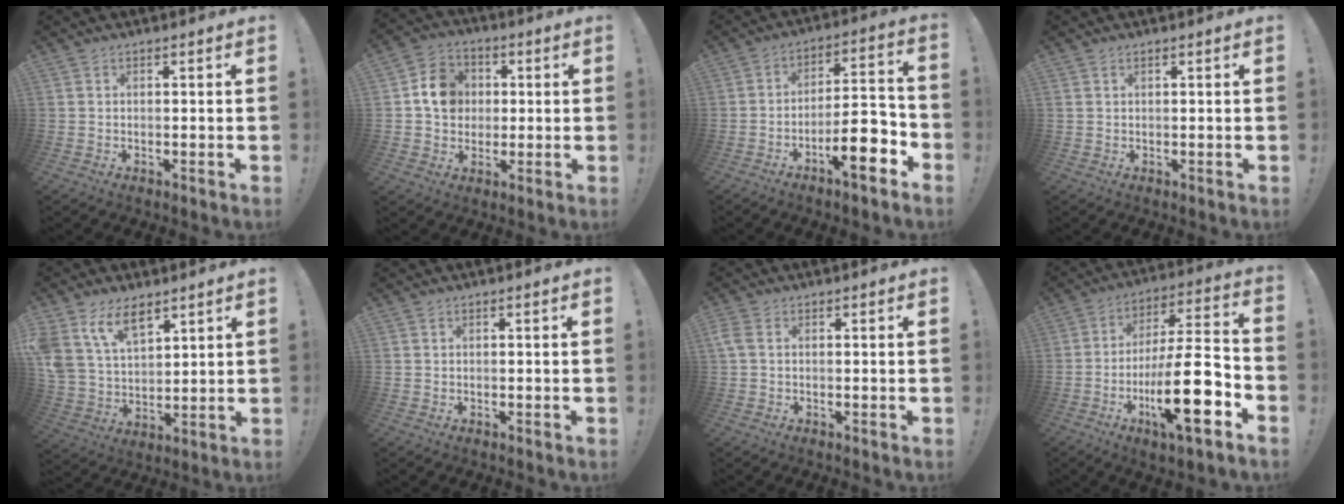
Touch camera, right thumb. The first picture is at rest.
{"total": 10.8, "force": [1.6, 9.6, 4.7], "torque": [-0.060, 0.010, 0.036]}
{"total": 13.5, "force": [-6.8, 3.6, 11.1], "torque": [-0.159, 0.038, -0.111]}
{"total": 0.7, "force": [0.5, 0.3, 0.4], "torque": [-0.006, 0.000, 0.010]}
{"total": 13.3, "force": [8.8, 7.3, 6.8], "torque": [-0.140, -0.048, 0.169]}
{"total": 0.0}
{"total": 2.3, "force": [0.6, 1.4, 1.8], "torque": [-0.046, 0.005, 0.010]}
{"total": 22.2, "force": [-7.7, 5.7, 20.0], "torque": [-0.335, 0.038, -0.125]}